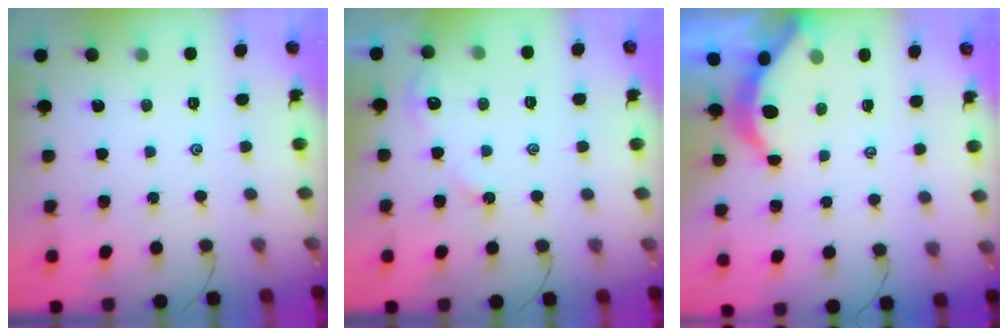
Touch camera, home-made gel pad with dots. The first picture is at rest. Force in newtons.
{"total": 3.6, "press": 3.6, "slide": 0.5}
{"total": 3.9, "press": 3.9, "slide": 0.5}